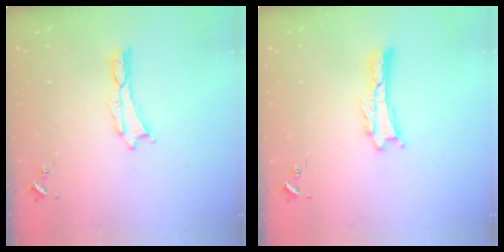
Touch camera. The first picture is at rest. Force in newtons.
{"total": 0.7, "press": 0.7, "slide": 0.2}